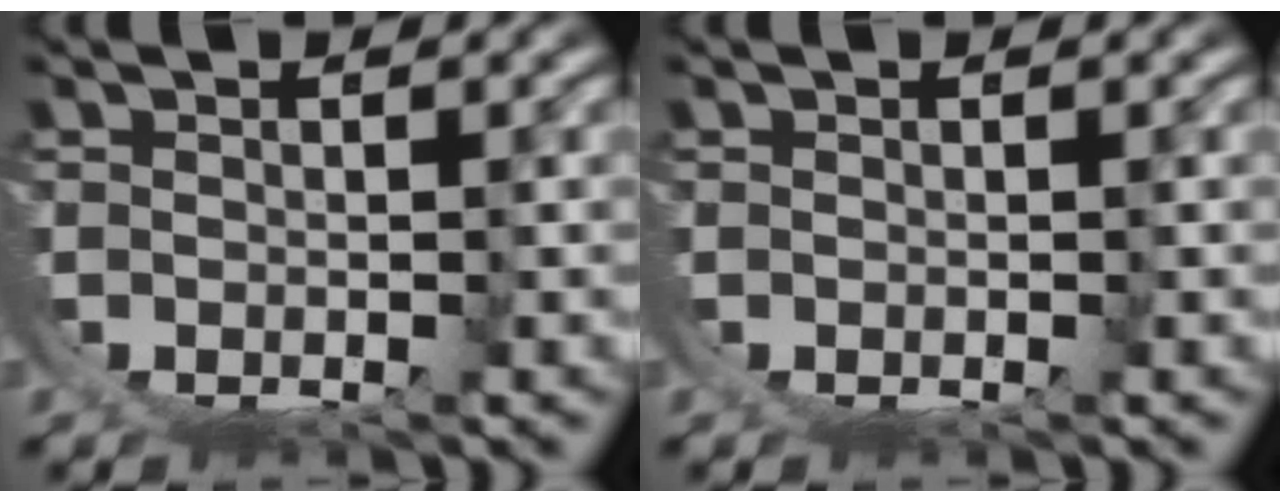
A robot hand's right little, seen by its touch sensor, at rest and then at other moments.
{"total": 0.0}